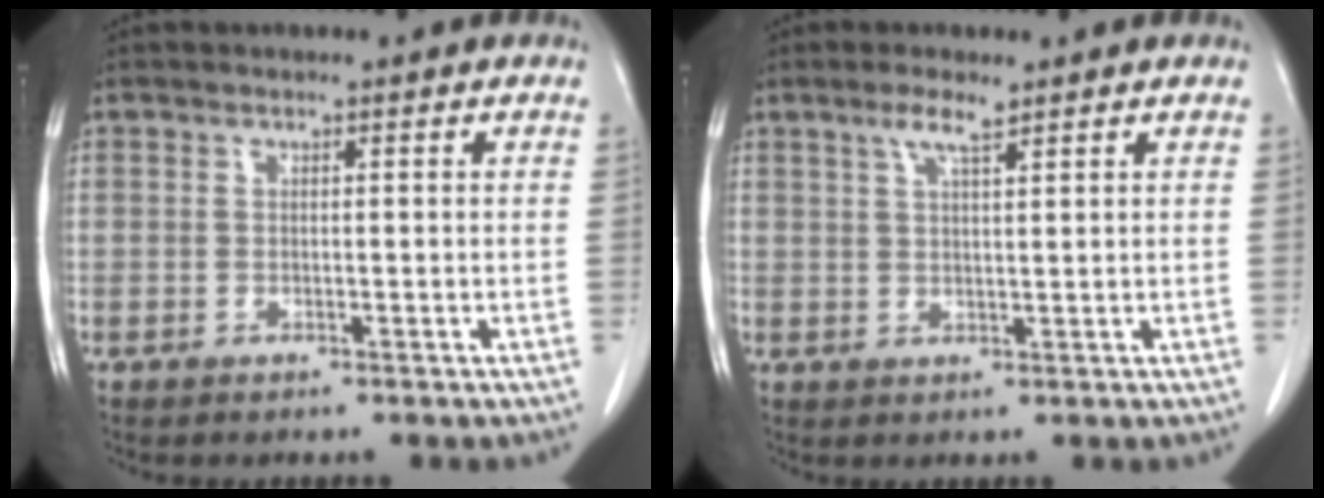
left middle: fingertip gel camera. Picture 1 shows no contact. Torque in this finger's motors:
{"motor_torque": [0.31, -0.26, 0.01, 0.01]}